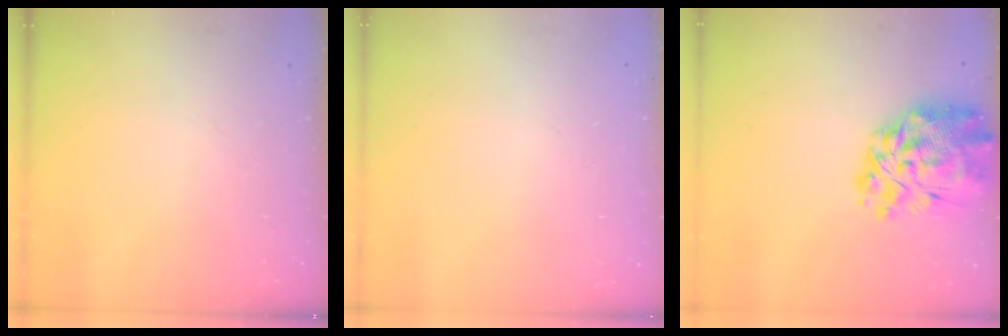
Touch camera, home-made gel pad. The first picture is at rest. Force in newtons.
{"total": 1.8, "press": 1.8, "slide": 0.2}
{"total": 17.1, "press": 16.2, "slide": 5.6}